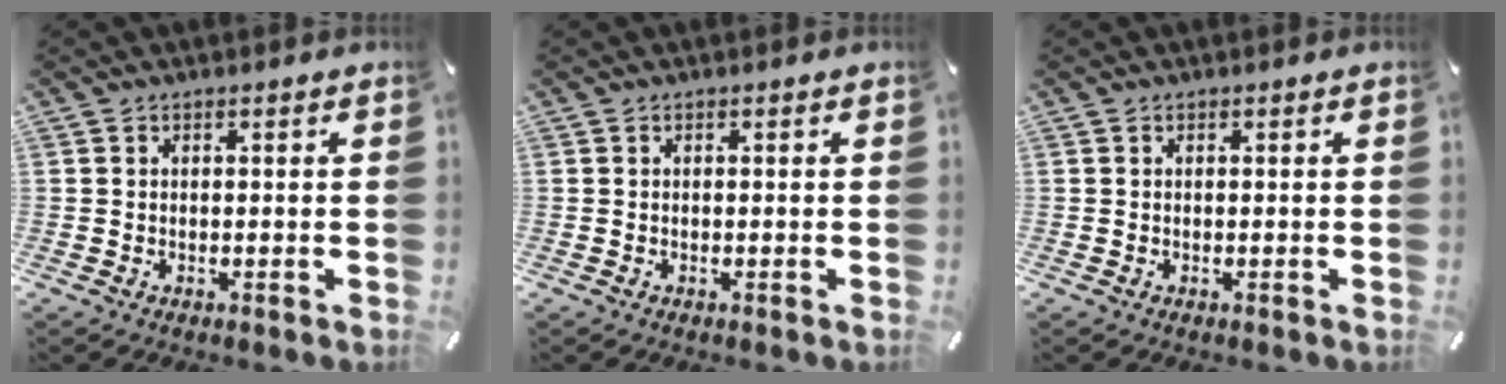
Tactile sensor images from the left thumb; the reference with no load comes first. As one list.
[{"total": 0.0}, {"total": 0.0}]